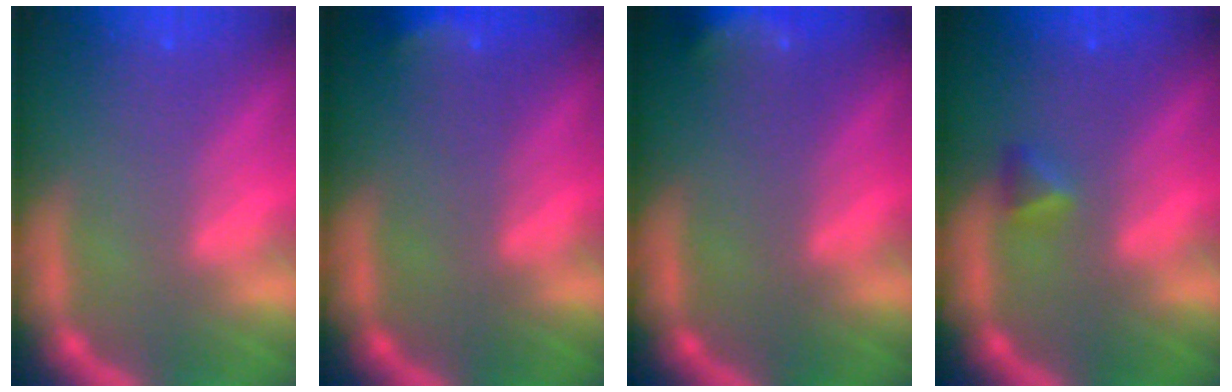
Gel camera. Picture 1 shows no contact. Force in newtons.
{"total": 2.4}
{"total": 4.9}
{"total": 1.4}